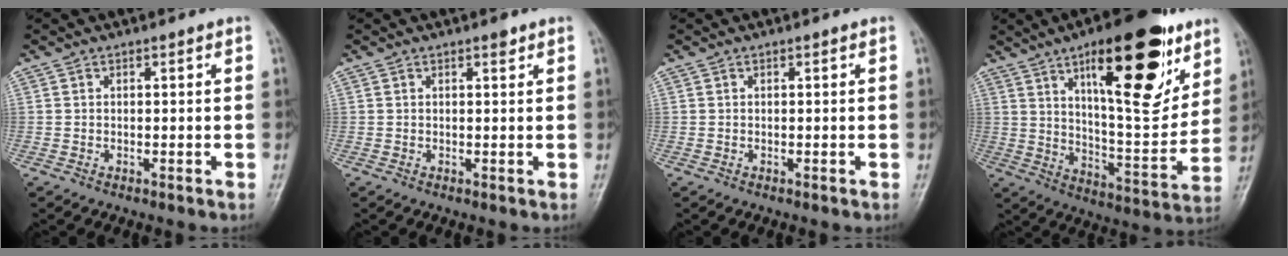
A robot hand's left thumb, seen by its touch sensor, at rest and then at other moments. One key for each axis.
{"total": 1.0, "fx": 0.7, "fy": 0.4, "fz": 0.6, "tx": -0.007, "ty": -0.004, "tz": 0.010}
{"total": 0.0}
{"total": 24.3, "fx": 12.4, "fy": 8.5, "fz": 19.1, "tx": -0.245, "ty": -0.055, "tz": 0.197}